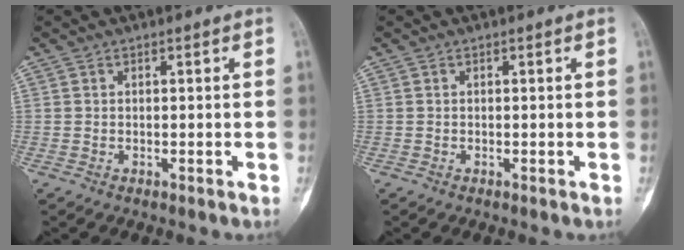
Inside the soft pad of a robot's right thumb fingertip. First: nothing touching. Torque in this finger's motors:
{"motor_torque": [-0.05, 0.13, 0.12, -0.12, 0.02]}